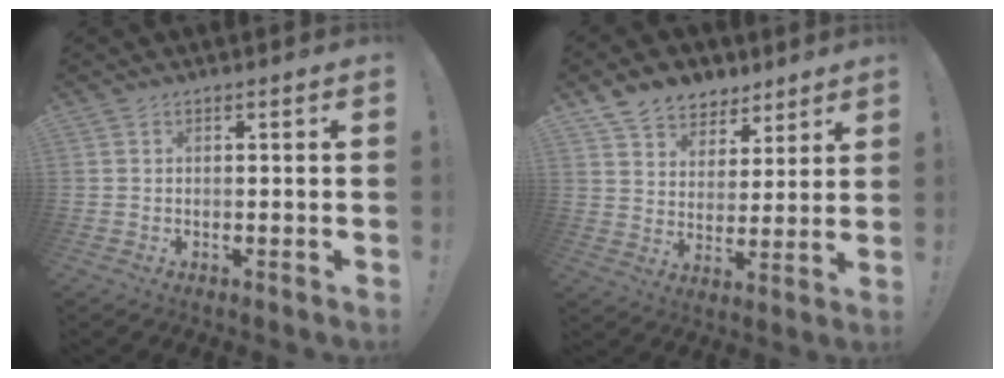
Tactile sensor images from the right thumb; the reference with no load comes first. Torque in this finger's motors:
{"motor_torque": [0.37, 1.64, 0.32, 0.18, 0.00]}